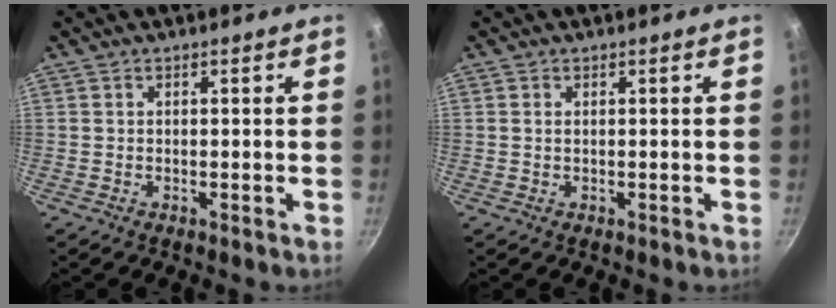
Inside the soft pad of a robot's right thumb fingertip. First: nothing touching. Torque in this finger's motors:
{"motor_torque": [-0.49, -0.21, -0.25, 0.28, -0.01]}